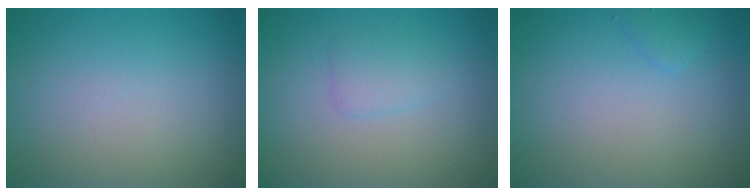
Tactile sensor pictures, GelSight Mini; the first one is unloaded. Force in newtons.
{"total": 1.5, "press": 1.5, "slide": 0.1}
{"total": 0.8, "press": 0.8, "slide": 0.0}